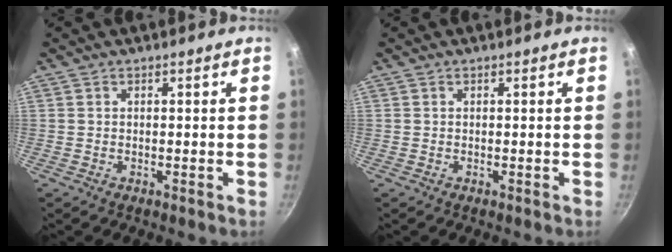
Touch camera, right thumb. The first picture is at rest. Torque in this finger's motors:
{"motor_torque": [-0.01, 0.01, 0.17, -0.17, 0.03]}